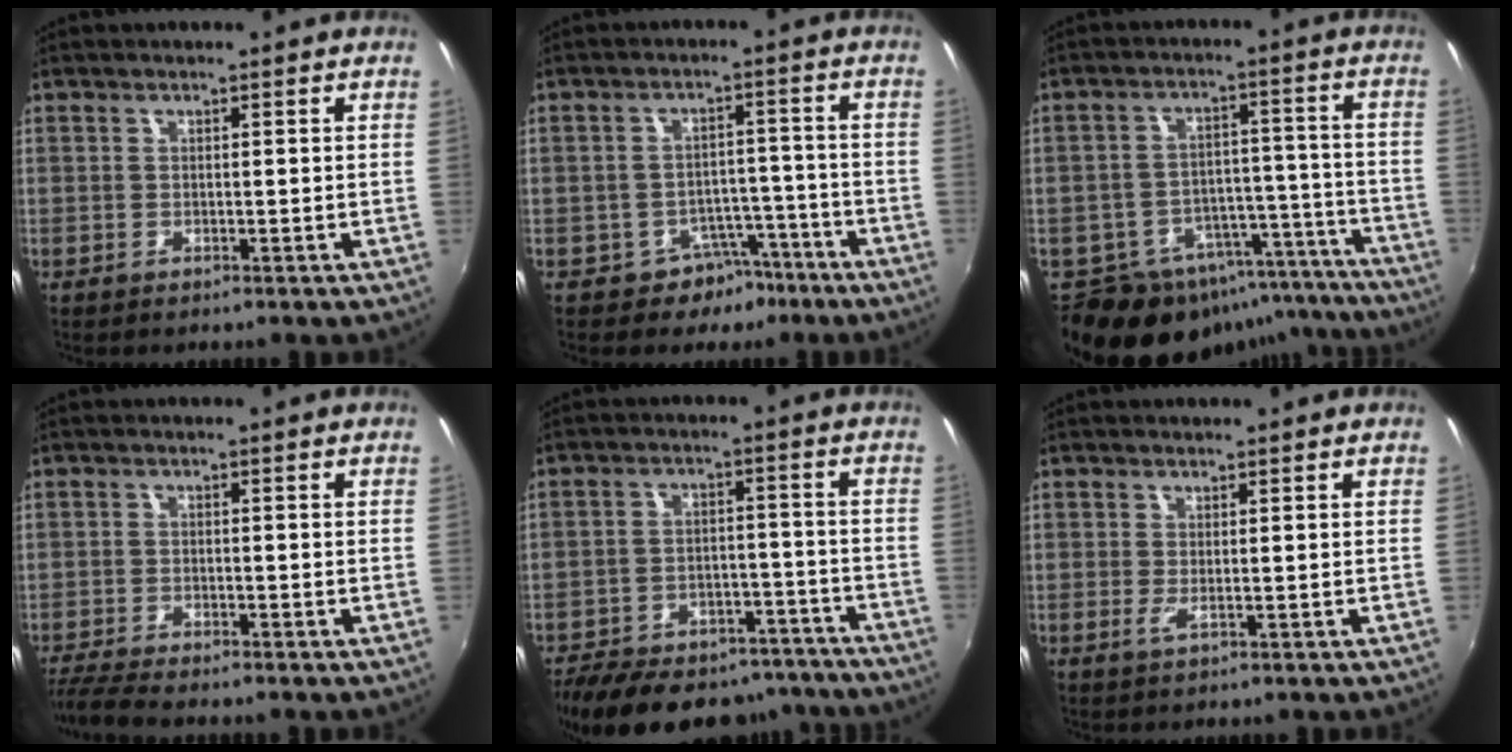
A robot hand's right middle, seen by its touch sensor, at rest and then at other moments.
{"total": 6.3, "force": [-4.3, 4.4, 1.2], "torque": [-0.024, 0.028, -0.050]}
{"total": 20.1, "force": [-16.0, 10.4, 6.2], "torque": [-0.121, 0.040, -0.201]}
{"total": 5.6, "force": [-5.1, 0.0, 2.2], "torque": [-0.066, -0.025, -0.094]}
{"total": 23.5, "force": [-19.3, 9.8, 9.1], "torque": [-0.192, 0.022, -0.253]}
{"total": 1.0, "force": [0.1, -0.2, 0.9], "torque": [-0.021, -0.005, 0.001]}